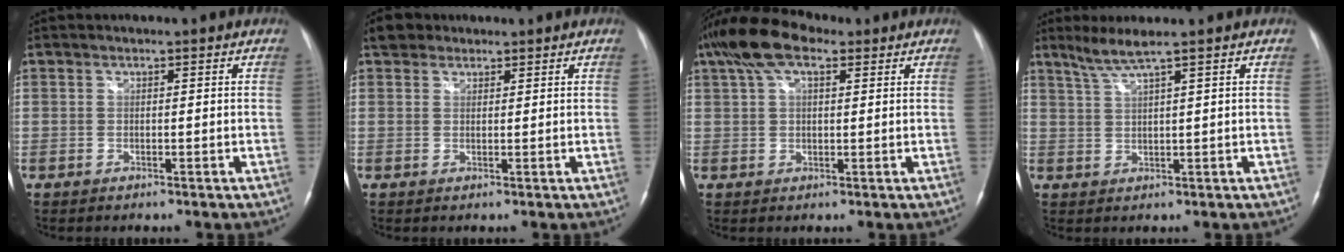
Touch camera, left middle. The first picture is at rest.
{"total": 2.6, "force": [1.9, 1.8, 0.4], "torque": [-0.013, 0.018, 0.032]}
{"total": 8.4, "force": [4.9, 3.6, 5.9], "torque": [-0.123, 0.035, 0.089]}
{"total": 3.7, "force": [2.6, -0.9, 2.4], "torque": [-0.061, 0.003, 0.058]}